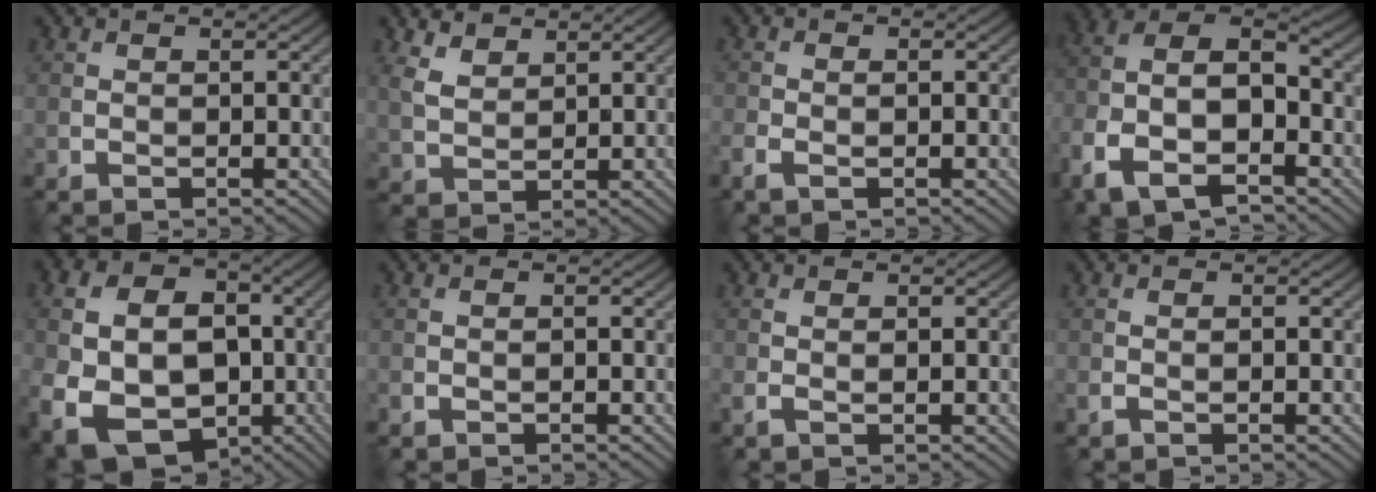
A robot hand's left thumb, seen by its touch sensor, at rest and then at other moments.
{"total": 4.4, "force": [2.9, 2.5, 2.3], "torque": [-0.065, 0.000, 0.065]}
{"total": 2.1, "force": [-1.1, 0.9, 1.6], "torque": [-0.037, -0.001, -0.024]}
{"total": 13.5, "force": [-5.9, 7.4, 9.5], "torque": [-0.215, -0.023, -0.115]}
{"total": 16.7, "force": [-3.2, 13.1, 9.9], "torque": [-0.217, -0.035, -0.036]}
{"total": 0.6, "force": [-0.3, 0.2, 0.5], "torque": [-0.011, -0.001, -0.004]}
{"total": 1.2, "force": [0.0, 0.4, 1.2], "torque": [-0.029, 0.002, -0.001]}
{"total": 1.0, "force": [-0.3, 0.4, 0.9], "torque": [-0.020, 0.001, -0.005]}